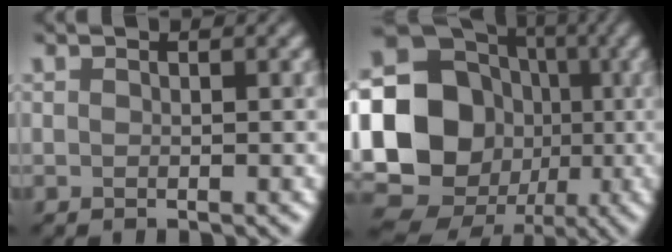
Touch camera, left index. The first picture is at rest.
{"total": 21.8, "force": [-3.2, 20.4, 7.1], "torque": [-0.195, 0.008, -0.084]}